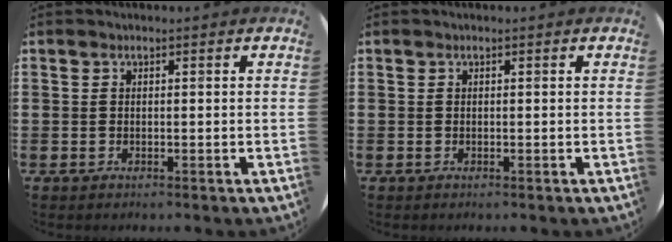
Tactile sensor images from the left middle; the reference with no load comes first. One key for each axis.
{"total": 0.0}